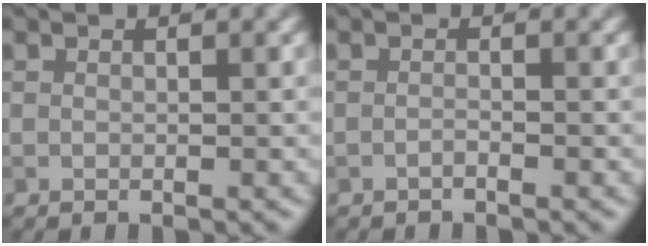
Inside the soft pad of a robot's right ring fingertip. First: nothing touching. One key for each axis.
{"total": 0.6, "fx": -0.5, "fy": 0.1, "fz": 0.4, "tx": -0.006, "ty": 0.003, "tz": -0.011}